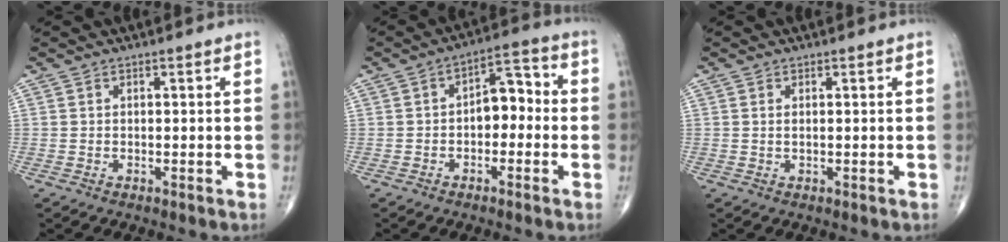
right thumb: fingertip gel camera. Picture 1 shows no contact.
{"total": 7.3, "force": [-0.8, 4.4, 5.8], "torque": [-0.057, 0.032, -0.026]}
{"total": 0.7, "force": [0.2, 0.2, 0.6], "torque": [-0.014, -0.001, 0.004]}